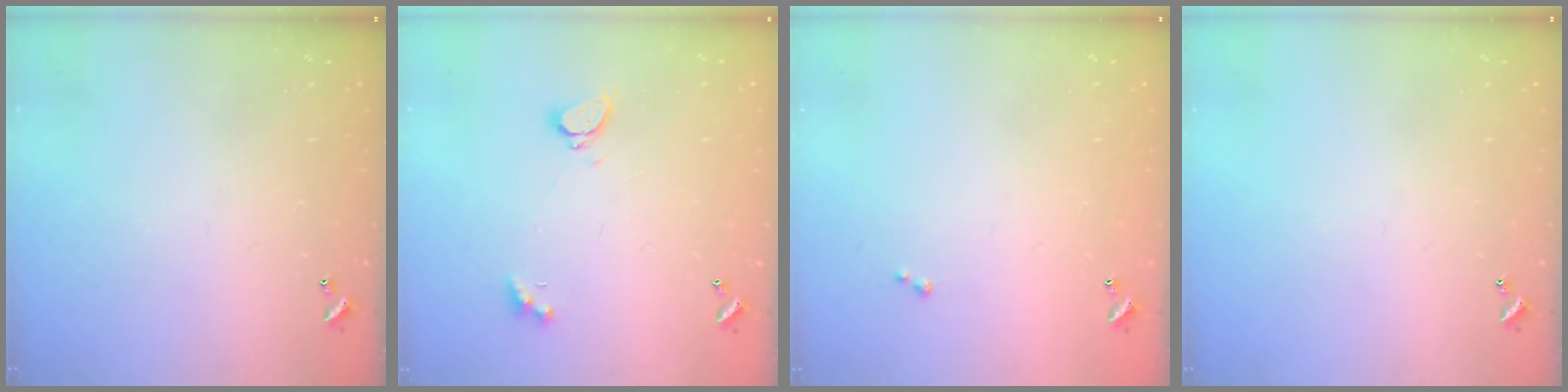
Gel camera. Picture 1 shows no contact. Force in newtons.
{"total": 2.3, "press": 2.2, "slide": 0.7}
{"total": 0.0}
{"total": 0.0}